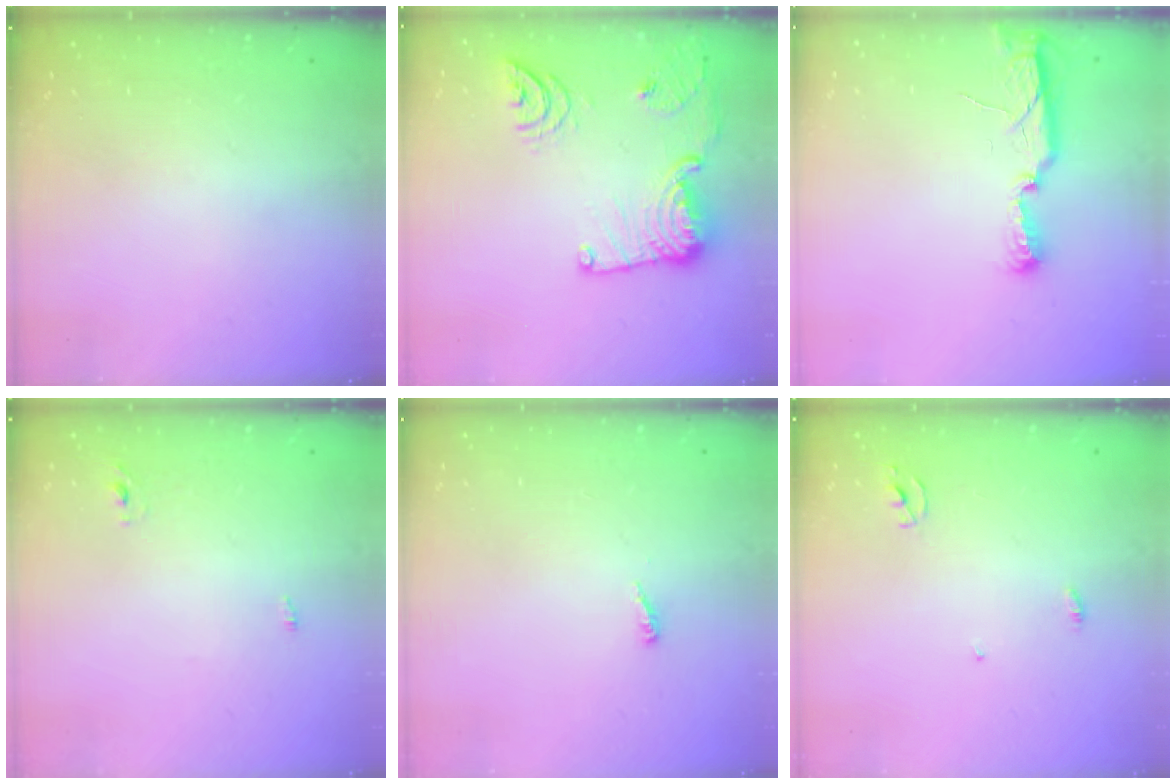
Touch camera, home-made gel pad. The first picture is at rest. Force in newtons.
{"total": 20.1, "press": 19.4, "slide": 5.4}
{"total": 9.0, "press": 7.8, "slide": 4.5}
{"total": 2.3, "press": 2.1, "slide": 1.0}
{"total": 3.2, "press": 3.2, "slide": 0.2}
{"total": 2.3, "press": 2.3, "slide": 0.1}